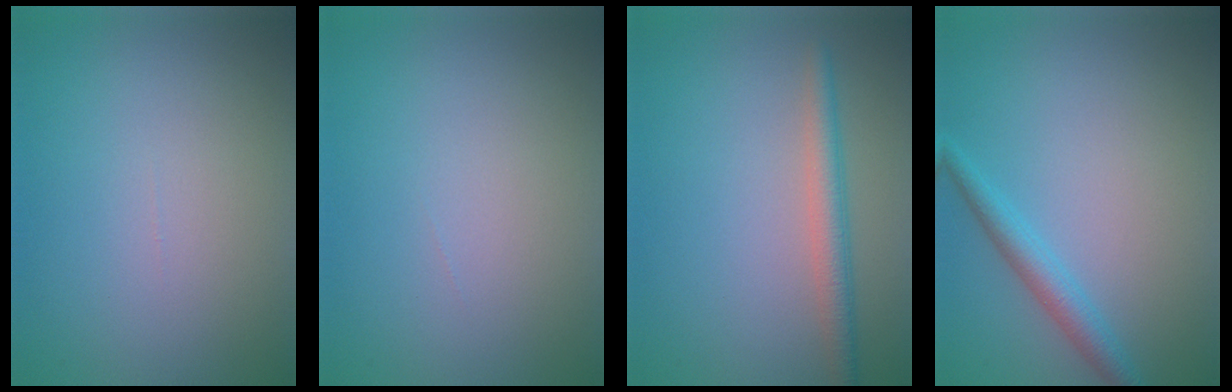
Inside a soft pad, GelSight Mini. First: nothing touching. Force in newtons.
{"total": 0.0}
{"total": 2.7, "press": 2.7, "slide": 0.2}
{"total": 2.5, "press": 2.5, "slide": 0.0}